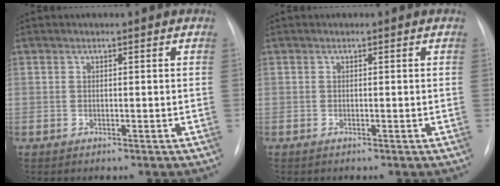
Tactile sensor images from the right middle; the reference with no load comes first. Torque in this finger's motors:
{"motor_torque": [-0.11, 0.01, 0.07, 0.02]}